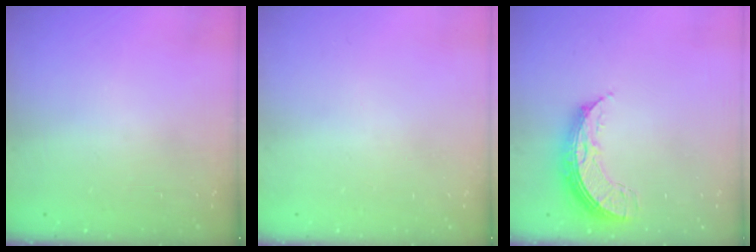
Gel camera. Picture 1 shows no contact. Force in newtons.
{"total": 0.0}
{"total": 8.0, "press": 8.0, "slide": 0.7}